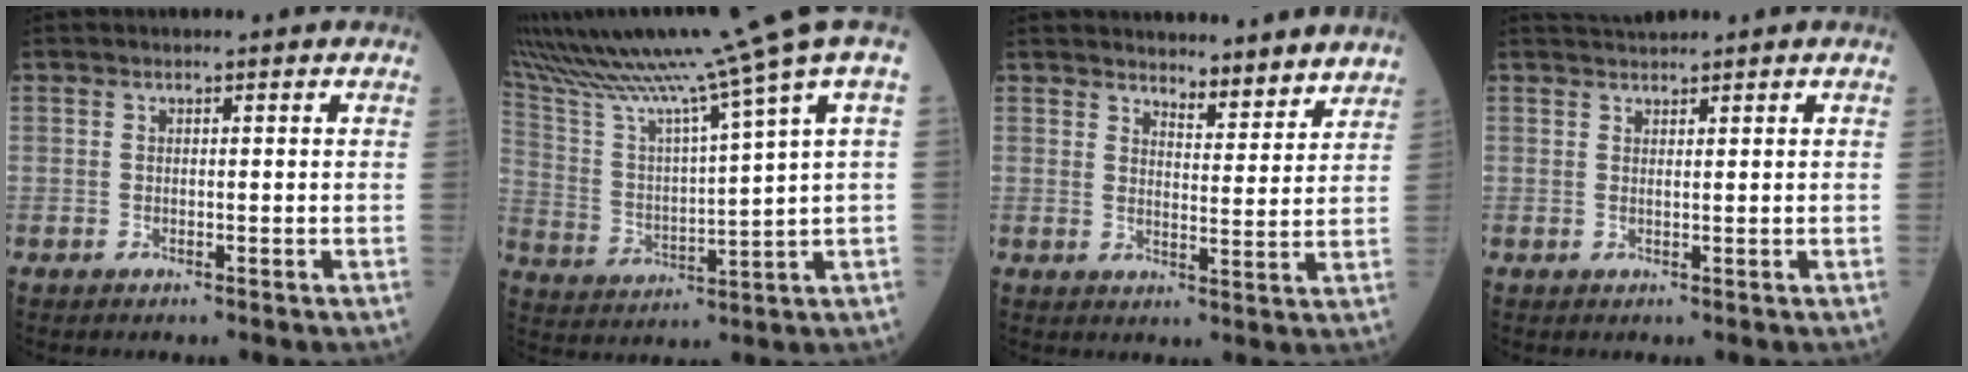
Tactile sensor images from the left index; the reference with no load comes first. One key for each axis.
{"total": 20.6, "fx": 16.8, "fy": -2.5, "fz": 11.7, "tx": -0.215, "ty": -0.025, "tz": 0.281}
{"total": 7.6, "fx": 7.2, "fy": 1.7, "fz": 1.5, "tx": -0.014, "ty": -0.004, "tz": 0.089}
{"total": 2.1, "fx": 2.0, "fy": -0.2, "fz": 0.4, "tx": -0.008, "ty": 0.014, "tz": 0.043}